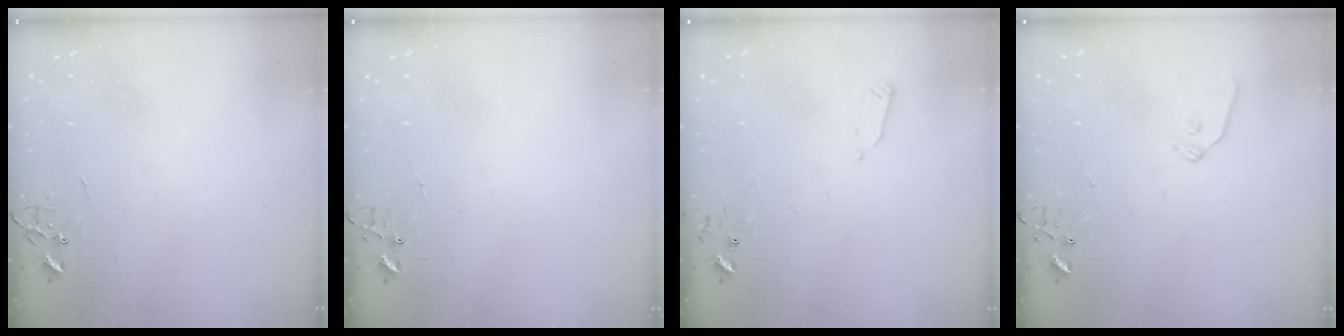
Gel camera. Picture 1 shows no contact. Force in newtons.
{"total": 5.0, "press": 5.0, "slide": 0.4}
{"total": 2.4, "press": 2.3, "slide": 0.4}
{"total": 6.0, "press": 5.9, "slide": 0.8}